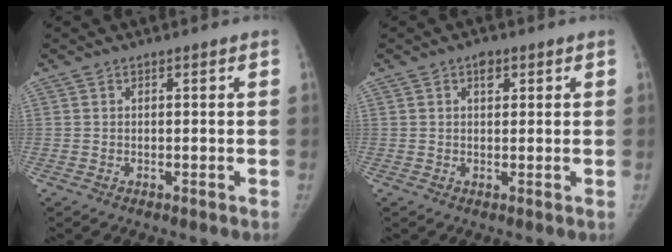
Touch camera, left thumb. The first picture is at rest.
{"total": 2.4, "force": [1.1, 1.6, 1.5], "torque": [-0.009, -0.001, 0.013]}